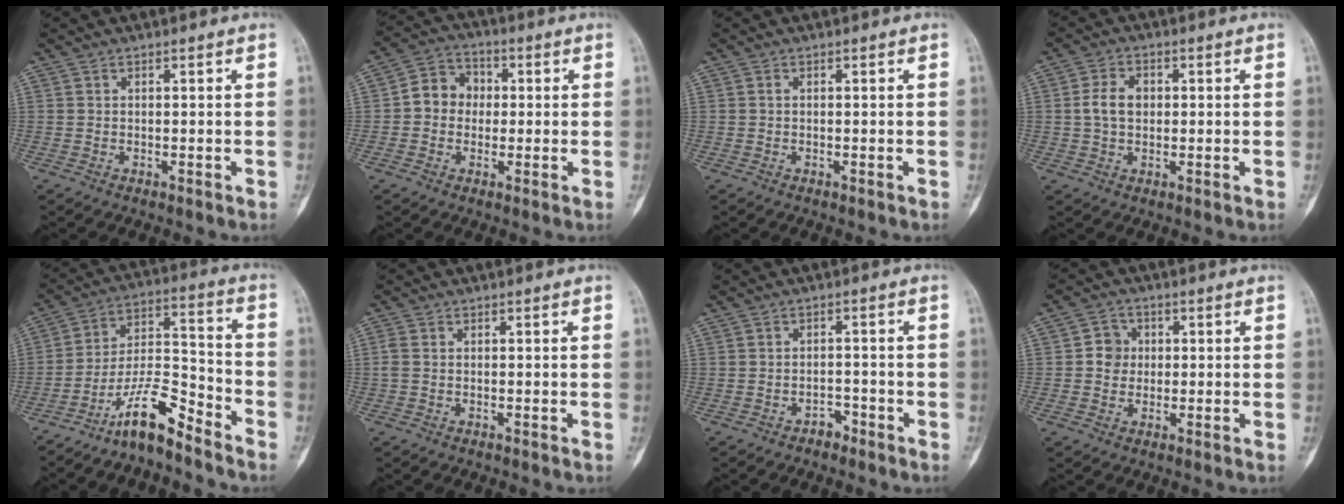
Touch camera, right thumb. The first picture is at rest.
{"total": 7.3, "force": [0.0, 6.4, 3.5], "torque": [-0.034, 0.022, -0.016]}
{"total": 0.0}
{"total": 5.2, "force": [0.4, 3.6, 3.6], "torque": [-0.068, 0.010, 0.004]}
{"total": 11.5, "force": [-9.0, 2.6, 6.8], "torque": [-0.126, 0.087, -0.169]}
{"total": 1.5, "force": [-0.1, 0.9, 1.2], "torque": [-0.038, -0.001, -0.005]}
{"total": 2.2, "force": [-1.7, 1.3, 0.6], "torque": [-0.006, 0.015, -0.028]}
{"total": 4.2, "force": [0.3, 3.9, 1.6], "torque": [-0.001, 0.007, -0.002]}